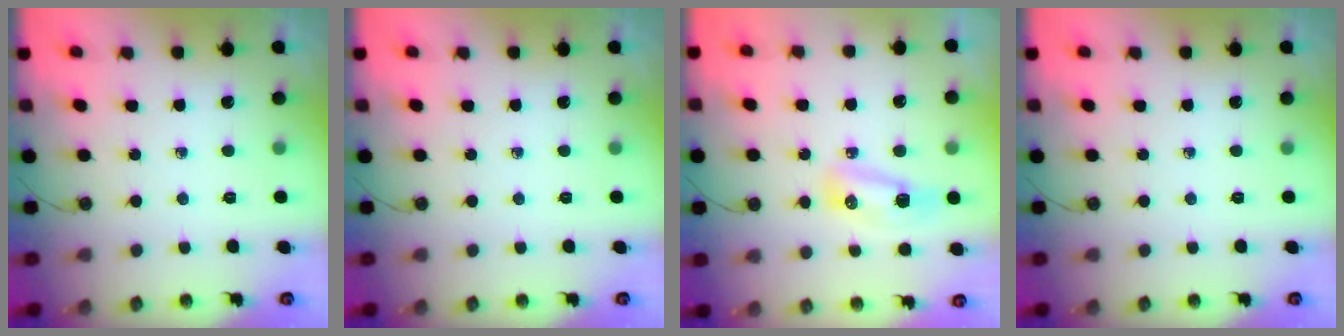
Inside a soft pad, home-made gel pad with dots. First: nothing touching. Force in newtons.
{"total": 0.0}
{"total": 8.8, "press": 8.4, "slide": 2.8}
{"total": 0.0}